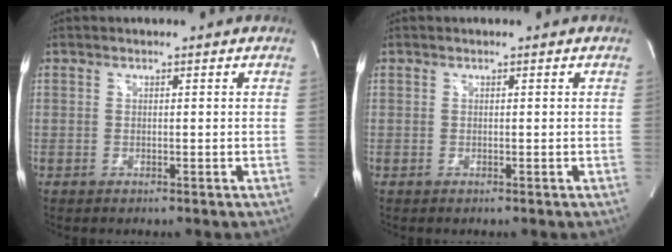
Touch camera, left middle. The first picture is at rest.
{"total": 0.0}